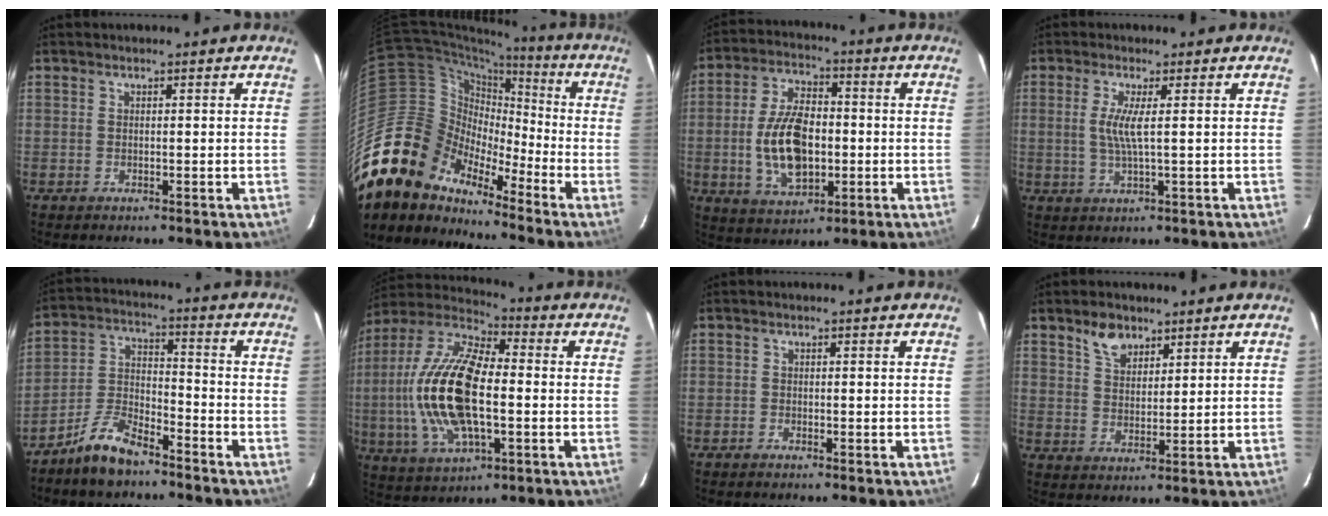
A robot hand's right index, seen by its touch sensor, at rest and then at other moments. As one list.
[{"total": 18.1, "force": [-14.0, 10.1, 5.6], "torque": [-0.117, 0.016, -0.266]}, {"total": 13.6, "force": [-1.7, 7.6, 11.2], "torque": [-0.219, 0.007, -0.022]}, {"total": 4.3, "force": [0.6, 0.1, 4.2], "torque": [-0.088, -0.005, 0.009]}, {"total": 9.0, "force": [-7.1, 3.0, 4.5], "torque": [-0.110, 0.020, -0.141]}, {"total": 20.7, "force": [-1.9, 9.2, 18.5], "torque": [-0.383, 0.003, -0.040]}, {"total": 0.6, "force": [-0.5, 0.2, 0.0], "torque": [-0.003, 0.001, -0.012]}, {"total": 5.3, "force": [3.7, 3.0, 2.3], "torque": [-0.034, 0.006, 0.069]}]